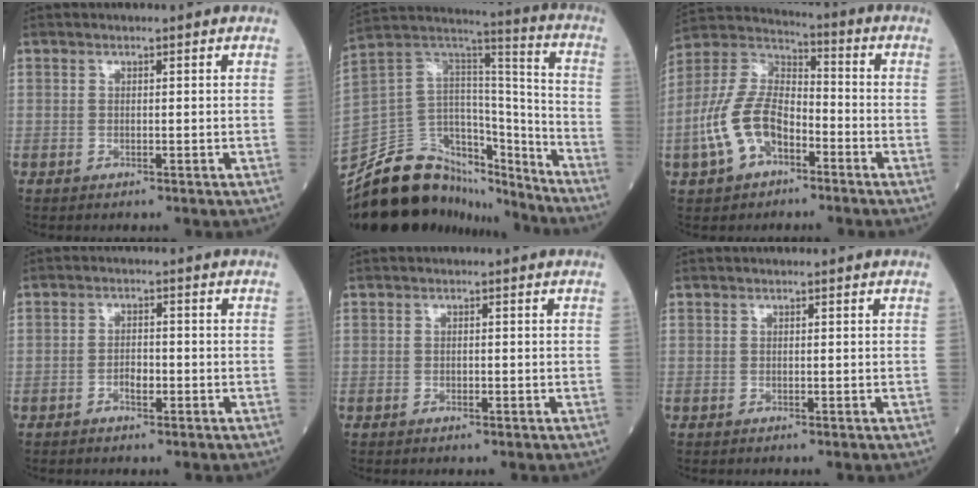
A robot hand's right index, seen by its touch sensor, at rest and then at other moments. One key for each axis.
{"total": 23.1, "fx": -20.0, "fy": 8.9, "fz": 7.2, "tx": -0.156, "ty": 0.061, "tz": -0.324}
{"total": 12.5, "fx": -5.0, "fy": 6.9, "fz": 9.2, "tx": -0.215, "ty": 0.020, "tz": -0.095}
{"total": 2.3, "fx": -1.1, "fy": 1.0, "fz": 1.7, "tx": -0.025, "ty": 0.005, "tz": -0.020}
{"total": 0.7, "fx": -0.3, "fy": 0.3, "fz": 0.5, "tx": -0.007, "ty": 0.001, "tz": -0.004}
{"total": 0.0}